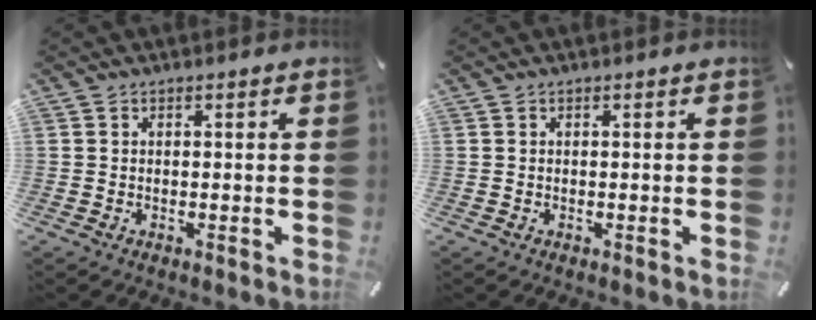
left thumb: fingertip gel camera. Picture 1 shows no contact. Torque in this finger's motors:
{"motor_torque": [0.00, 0.00, 0.00, 0.00, 0.00]}